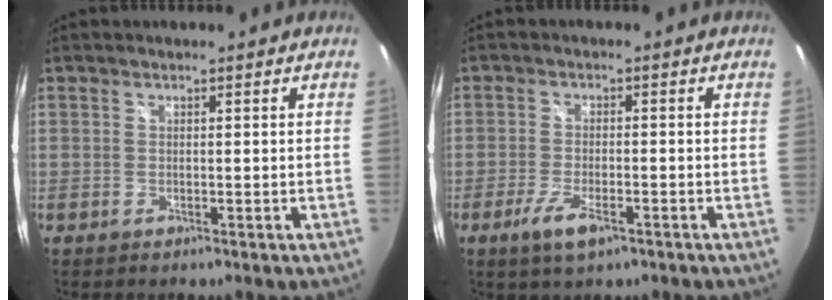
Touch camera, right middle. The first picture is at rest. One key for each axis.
{"total": 5.4, "fx": -3.0, "fy": 1.6, "fz": 4.1, "tx": -0.097, "ty": -0.009, "tz": -0.055}